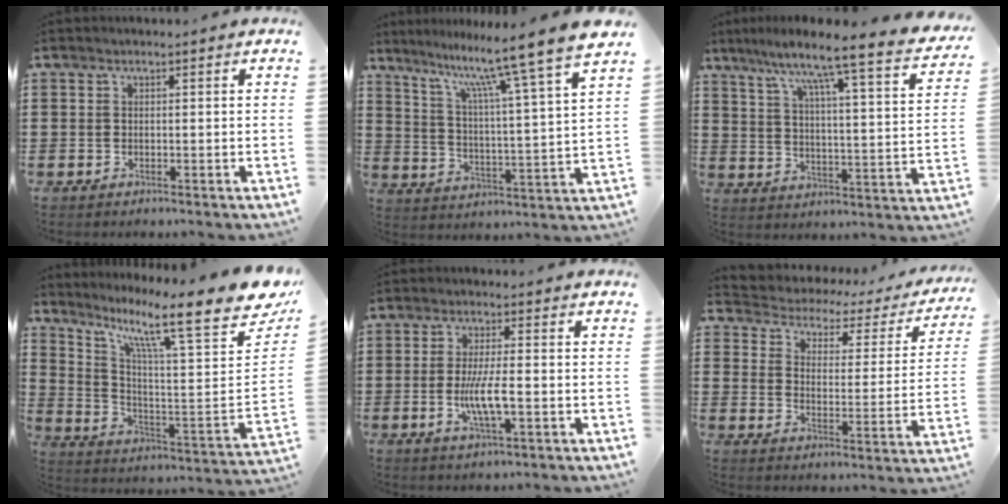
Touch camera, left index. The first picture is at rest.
{"total": 10.6, "force": [9.2, -1.9, 4.9], "torque": [-0.115, -0.071, 0.142]}
{"total": 7.4, "force": [6.4, -1.2, 3.6], "torque": [-0.084, -0.064, 0.091]}
{"total": 13.2, "force": [9.4, 1.5, 9.2], "torque": [-0.179, -0.074, 0.141]}
{"total": 5.8, "force": [-1.1, 1.1, 5.6], "torque": [-0.115, -0.006, -0.027]}
{"total": 2.1, "force": [1.9, 0.8, 0.1], "torque": [-0.020, -0.021, 0.020]}